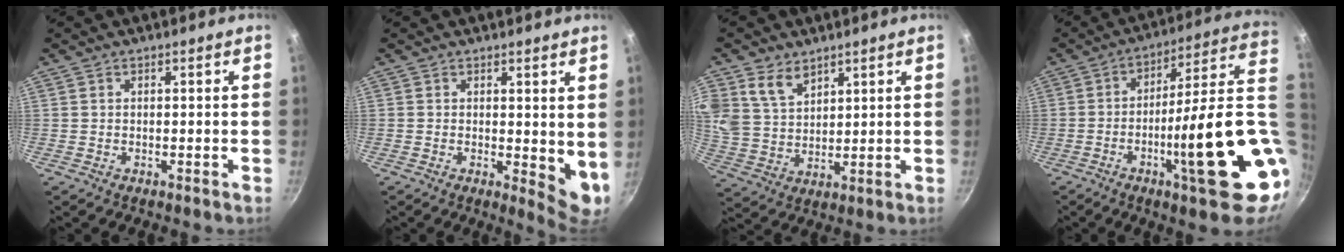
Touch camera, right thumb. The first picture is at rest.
{"total": 5.8, "force": [1.3, 2.5, 5.1], "torque": [-0.065, -0.019, 0.018]}
{"total": 9.0, "force": [5.3, 6.1, 4.1], "torque": [-0.066, -0.025, 0.113]}
{"total": 24.0, "force": [-3.9, 4.9, 23.2], "torque": [-0.308, 0.016, -0.057]}